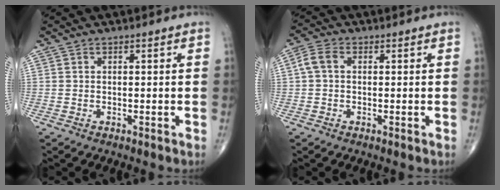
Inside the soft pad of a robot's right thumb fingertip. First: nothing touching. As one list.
[{"total": 3.6, "force": [0.4, 2.5, 2.6], "torque": [-0.055, 0.014, 0.005]}]